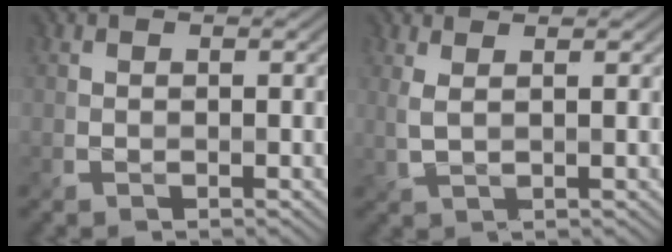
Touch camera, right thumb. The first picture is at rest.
{"total": 2.2, "force": [1.4, 0.3, 1.6], "torque": [-0.035, 0.000, 0.029]}